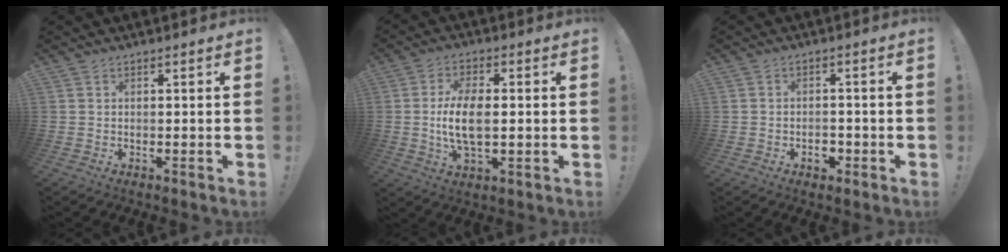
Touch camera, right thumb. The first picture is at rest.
{"total": 10.6, "force": [-0.2, 5.1, 9.2], "torque": [-0.170, -0.008, -0.007]}
{"total": 3.3, "force": [-1.7, 2.2, 1.7], "torque": [-0.017, 0.002, -0.030]}